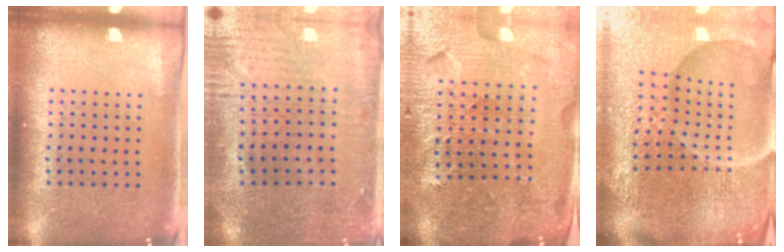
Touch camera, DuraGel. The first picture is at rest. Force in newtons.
{"total": 0.9, "press": 0.7, "slide": 0.6}
{"total": 5.3, "press": 4.9, "slide": 2.2}
{"total": 6.8, "press": 6.0, "slide": 3.1}